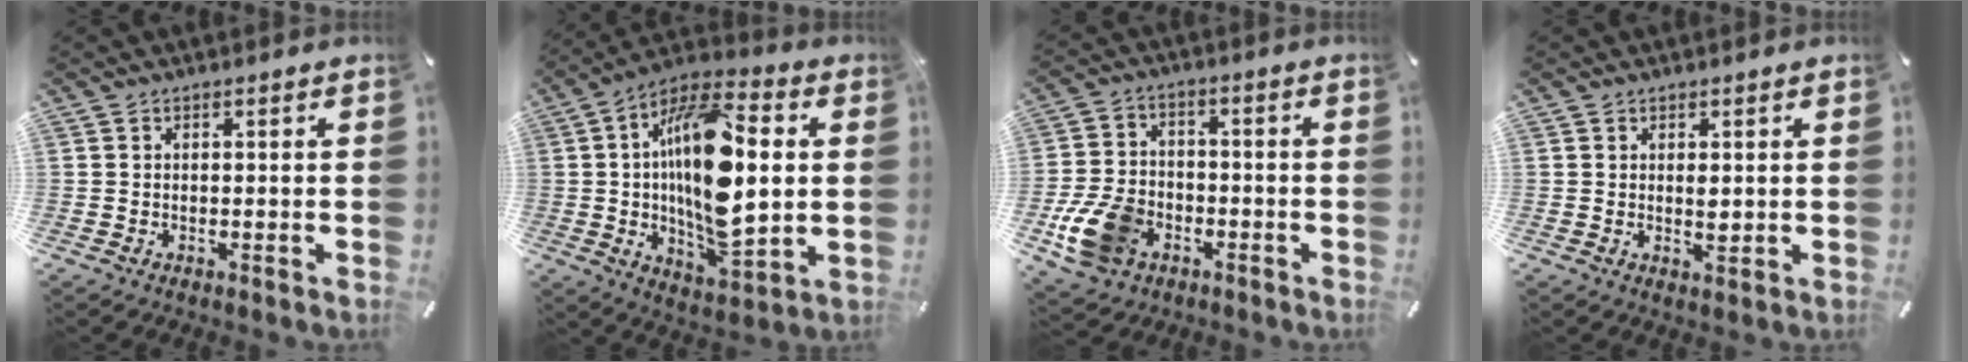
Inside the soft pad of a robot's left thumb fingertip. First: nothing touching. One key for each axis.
{"total": 20.7, "fx": 1.9, "fy": 10.0, "fz": 18.0, "tx": -0.336, "ty": -0.007, "tz": 0.028}
{"total": 11.9, "fx": -4.8, "fy": 8.5, "fz": 6.8, "tx": -0.151, "ty": 0.023, "tz": -0.084}
{"total": 1.8, "fx": 0.5, "fy": 0.8, "fz": 1.6, "tx": -0.026, "ty": -0.003, "tz": 0.007}